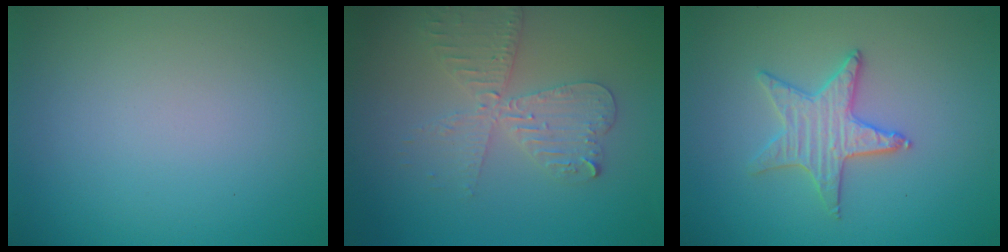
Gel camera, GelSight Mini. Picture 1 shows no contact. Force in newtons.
{"total": 4.1, "press": 3.6, "slide": 2.1}
{"total": 2.4, "press": 2.4, "slide": 0.2}